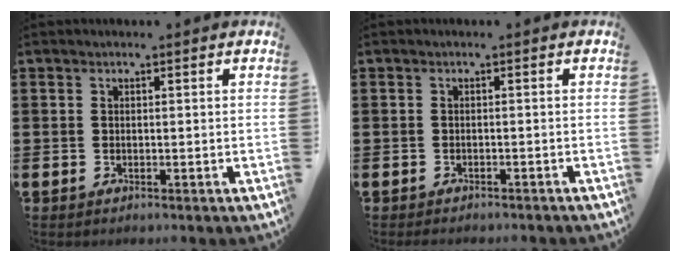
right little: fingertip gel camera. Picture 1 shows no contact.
{"total": 0.8, "force": [-0.8, 0.1, 0.1], "torque": [-0.003, -0.002, -0.015]}